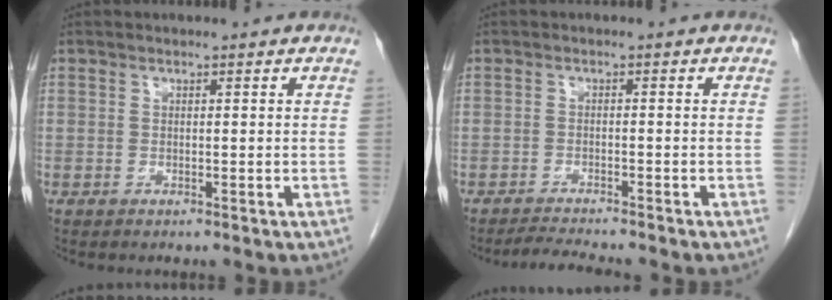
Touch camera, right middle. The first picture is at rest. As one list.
[{"total": 3.7, "force": [-3.4, -0.4, 1.2], "torque": [-0.023, -0.016, -0.056]}]